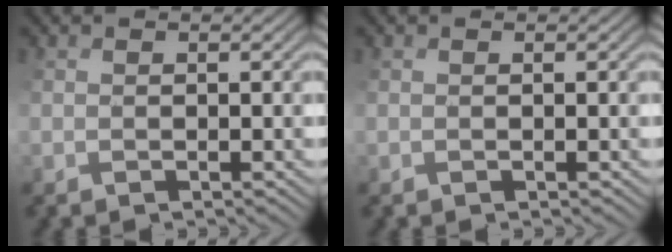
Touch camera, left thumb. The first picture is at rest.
{"total": 0.0}